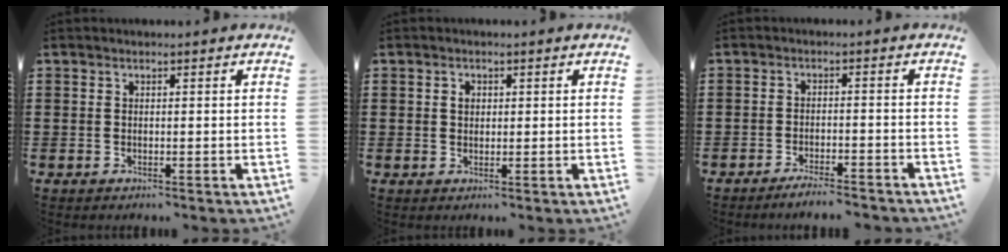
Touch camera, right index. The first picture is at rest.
{"total": 1.4, "force": [0.3, 1.0, 0.8], "torque": [-0.019, 0.006, 0.006]}
{"total": 3.0, "force": [-2.9, -0.2, 0.9], "torque": [-0.017, -0.001, -0.057]}